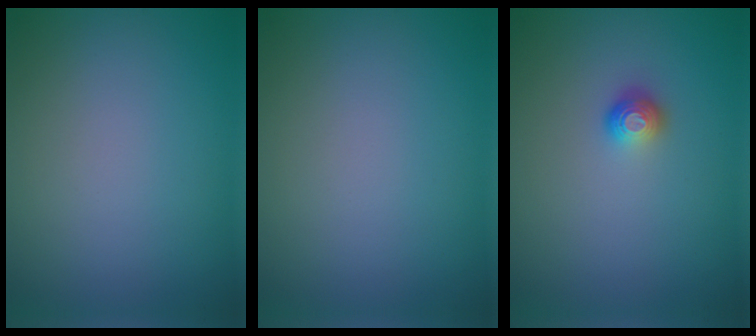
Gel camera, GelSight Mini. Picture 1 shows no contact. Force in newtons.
{"total": 0.0}
{"total": 1.2, "press": 0.9, "slide": 0.7}